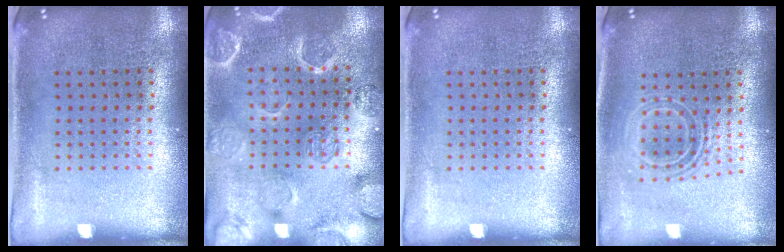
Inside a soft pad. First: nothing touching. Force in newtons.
{"total": 2.7, "press": 2.7, "slide": 0.1}
{"total": 0.0}
{"total": 1.6, "press": 1.3, "slide": 0.9}